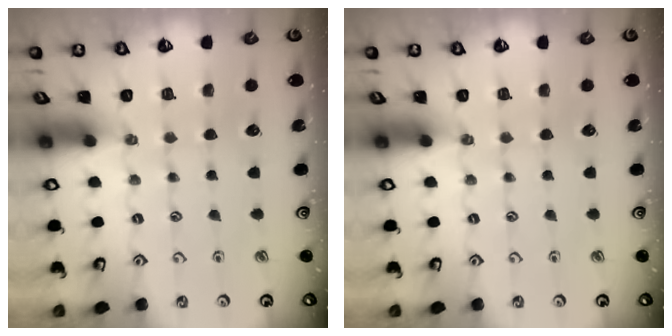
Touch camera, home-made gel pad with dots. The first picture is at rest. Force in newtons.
{"total": 0.0}